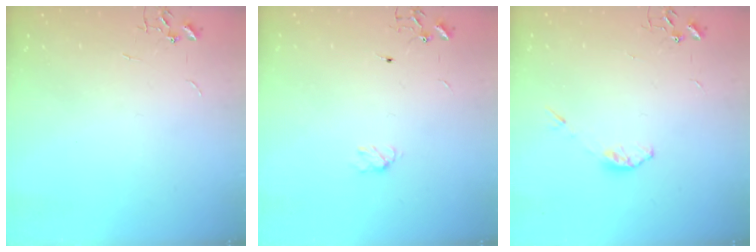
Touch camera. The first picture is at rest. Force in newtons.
{"total": 3.9, "press": 3.8, "slide": 0.9}
{"total": 3.3, "press": 3.3, "slide": 0.5}